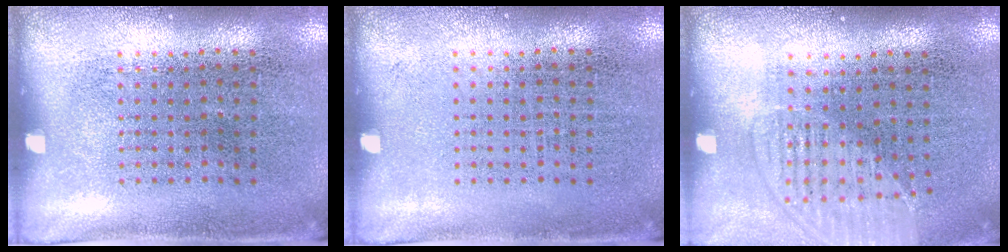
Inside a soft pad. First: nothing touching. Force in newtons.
{"total": 0.0}
{"total": 1.4, "press": 1.2, "slide": 0.7}